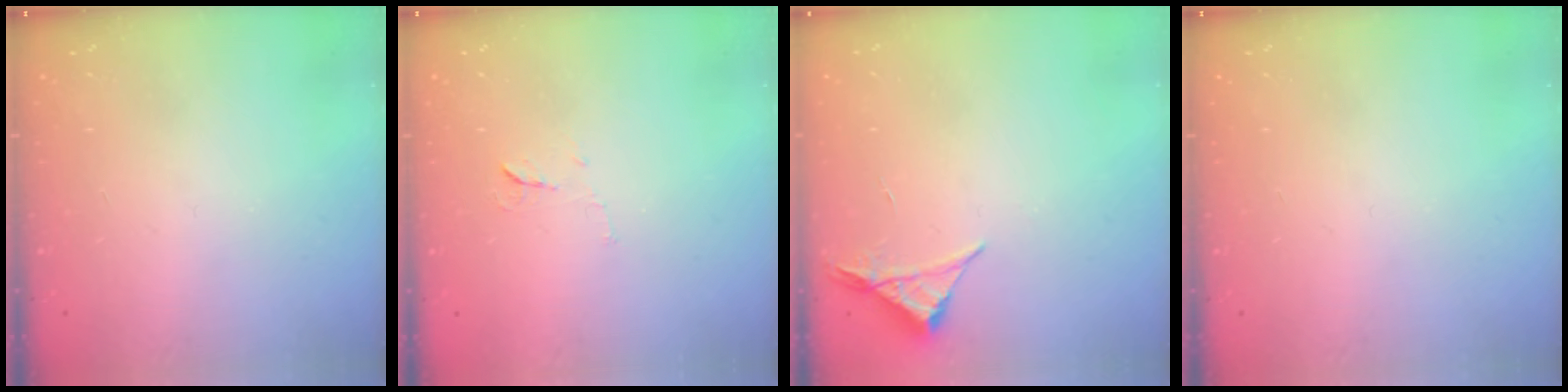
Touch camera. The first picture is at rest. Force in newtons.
{"total": 5.5, "press": 5.5, "slide": 0.4}
{"total": 3.4, "press": 3.4, "slide": 0.6}
{"total": 0.0}